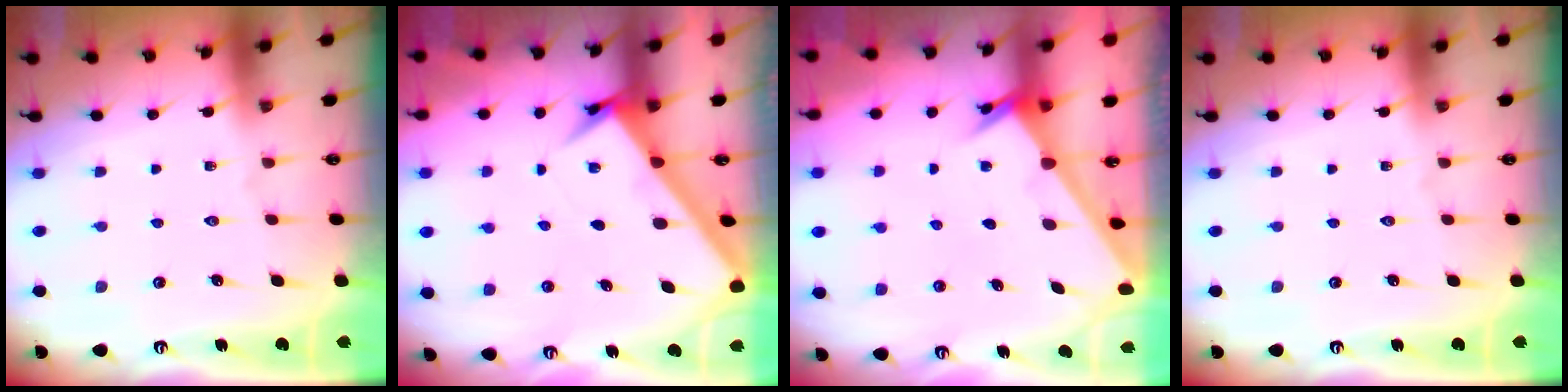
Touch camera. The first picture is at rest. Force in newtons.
{"total": 3.5, "press": 3.5, "slide": 0.3}
{"total": 2.3, "press": 2.3, "slide": 0.2}
{"total": 0.0}